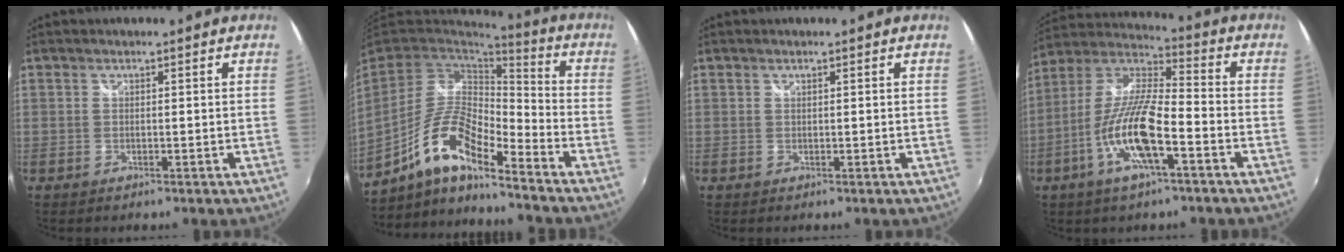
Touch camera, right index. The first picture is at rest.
{"total": 13.7, "force": [-9.0, 3.3, 9.8], "torque": [-0.193, -0.002, -0.176]}
{"total": 0.0}
{"total": 15.0, "force": [-6.2, 3.3, 13.2], "torque": [-0.267, -0.008, -0.122]}